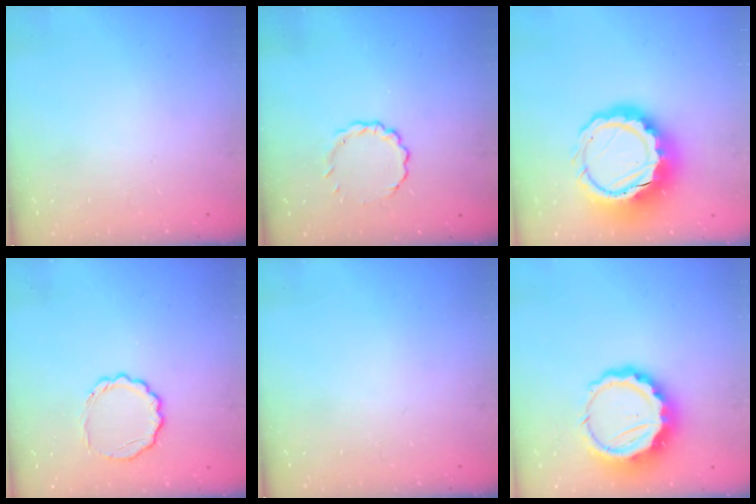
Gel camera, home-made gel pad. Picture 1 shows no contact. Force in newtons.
{"total": 2.8, "press": 2.7, "slide": 0.9}
{"total": 15.6, "press": 15.3, "slide": 3.3}
{"total": 6.2, "press": 6.0, "slide": 1.6}
{"total": 0.0}
{"total": 12.0, "press": 11.7, "slide": 2.7}